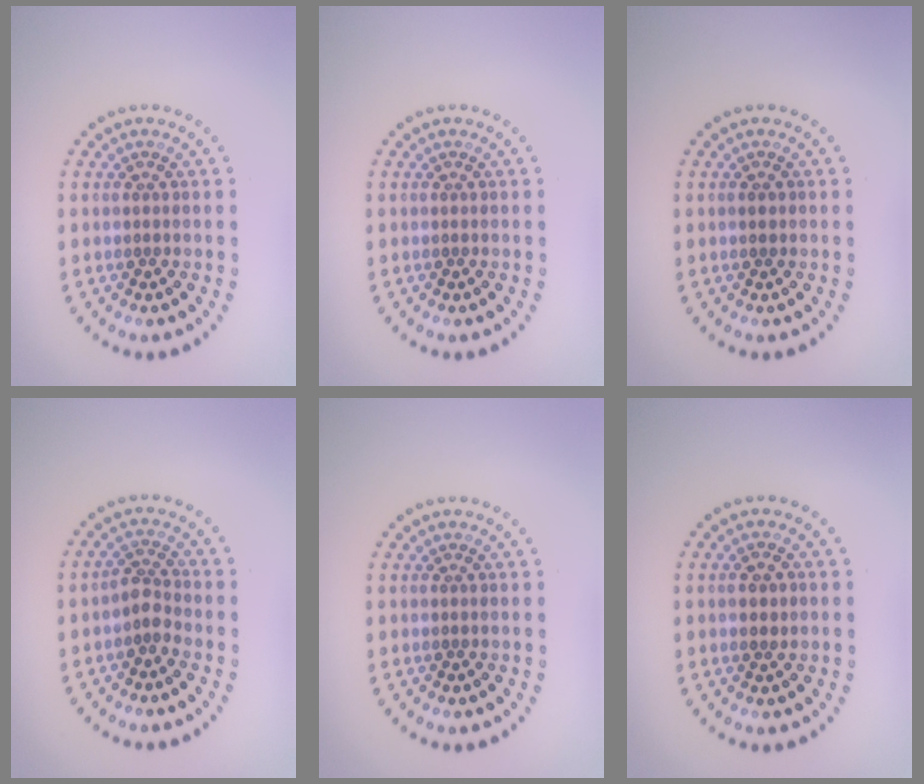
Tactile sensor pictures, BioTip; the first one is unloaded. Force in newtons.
{"total": 0.0}
{"total": 0.9, "press": 0.9, "slide": 0.1}
{"total": 1.8, "press": 1.3, "slide": 1.2}
{"total": 0.0}
{"total": 1.1, "press": 1.1, "slide": 0.2}